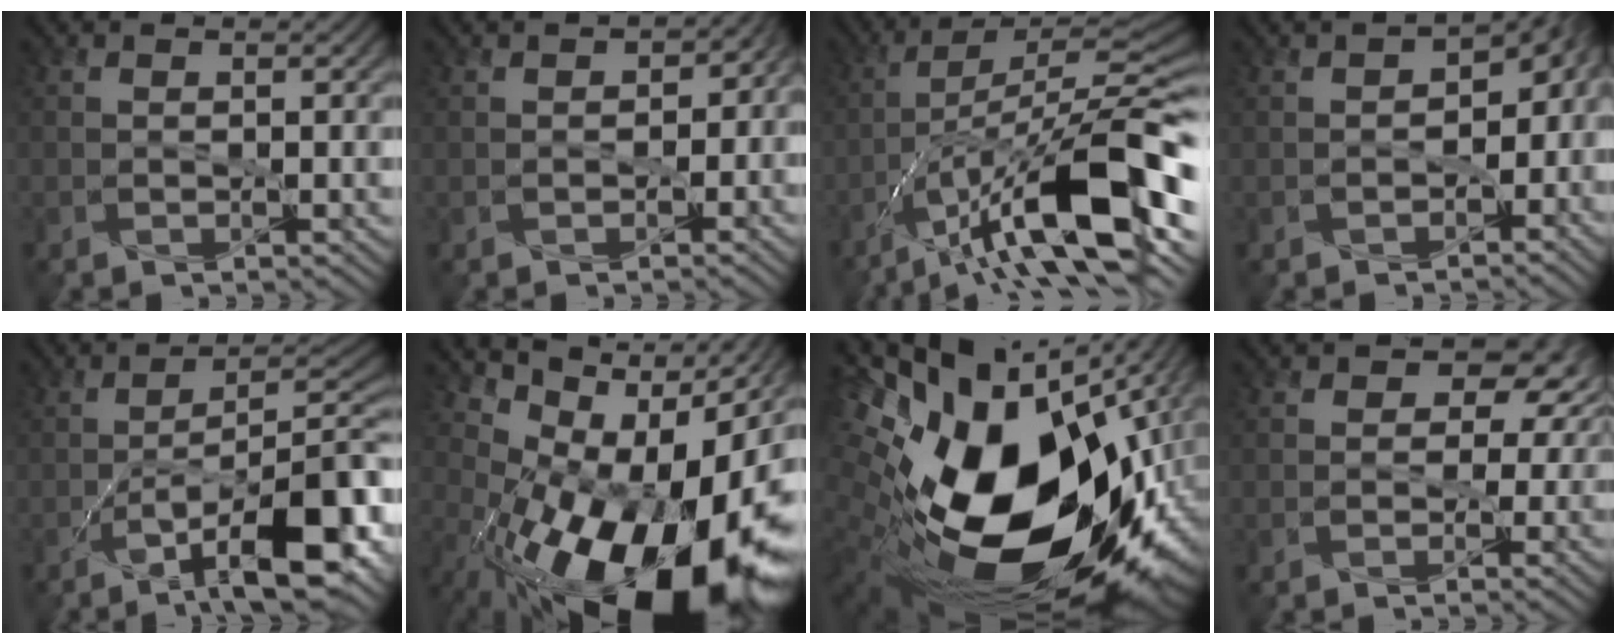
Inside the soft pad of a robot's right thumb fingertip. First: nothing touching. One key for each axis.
{"total": 2.3, "fx": -0.4, "fy": 2.0, "fz": 1.2, "tx": -0.014, "ty": -0.005, "tz": -0.005}
{"total": 17.3, "fx": -8.5, "fy": 4.7, "fz": 14.3, "tx": -0.224, "ty": 0.008, "tz": -0.152}
{"total": 8.4, "fx": -1.7, "fy": 5.4, "fz": 6.1, "tx": -0.062, "ty": -0.018, "tz": -0.012}
{"total": 14.1, "fx": -7.0, "fy": 4.3, "fz": 11.5, "tx": -0.173, "ty": -0.001, "tz": -0.110}
{"total": 18.9, "fx": -3.7, "fy": 10.3, "fz": 15.4, "tx": -0.222, "ty": -0.019, "tz": -0.050}
{"total": 23.7, "fx": -0.5, "fy": 13.8, "fz": 19.2, "tx": -0.362, "ty": -0.079, "tz": 0.020}
{"total": 7.4, "fx": 1.5, "fy": 5.5, "fz": 4.6, "tx": -0.041, "ty": 0.018, "tz": 0.004}